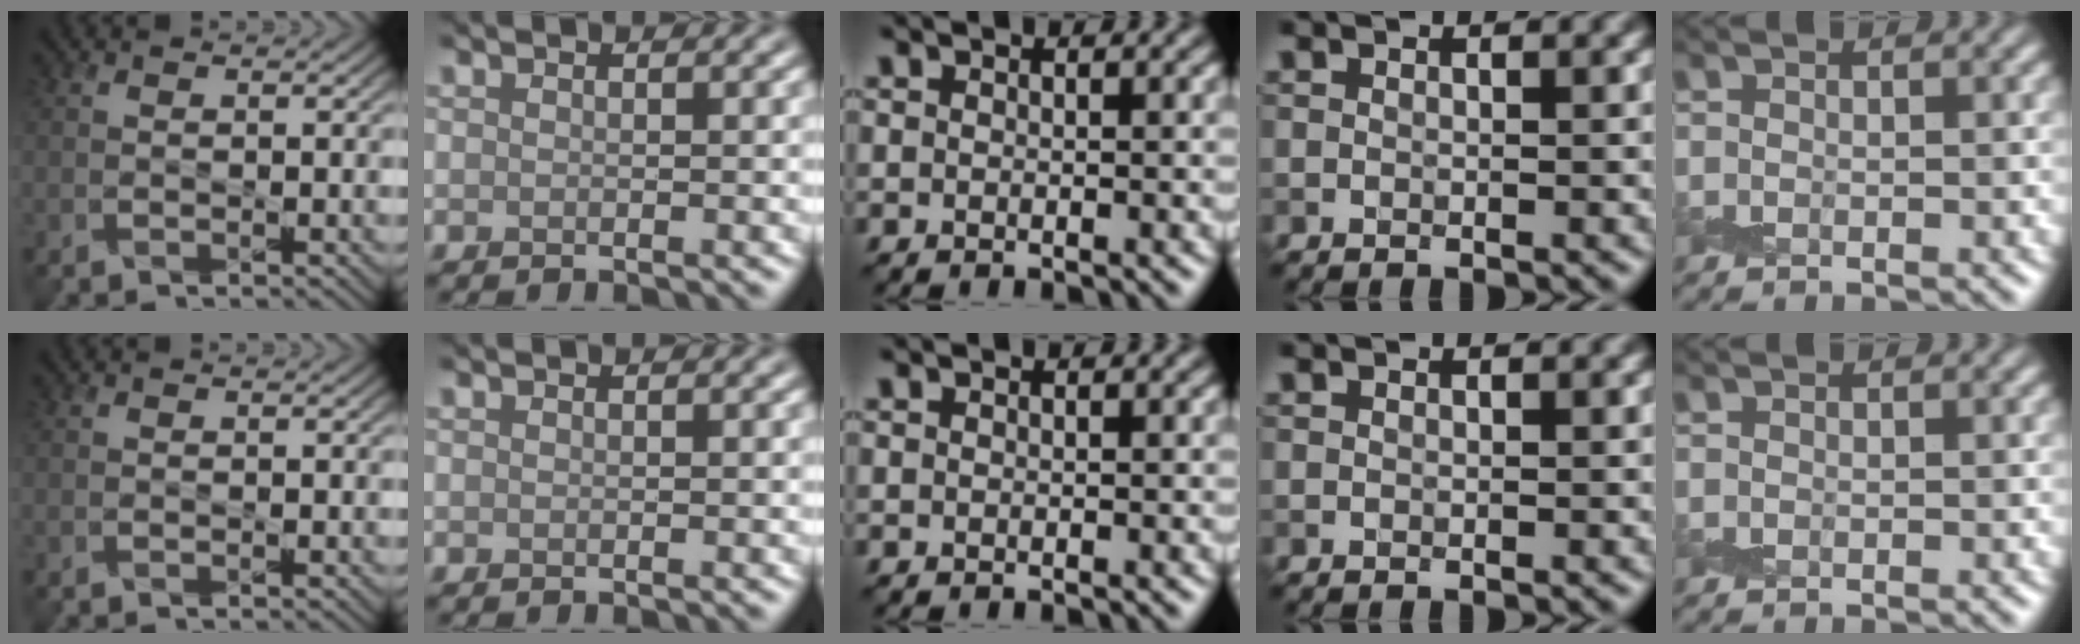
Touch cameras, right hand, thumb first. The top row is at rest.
{}